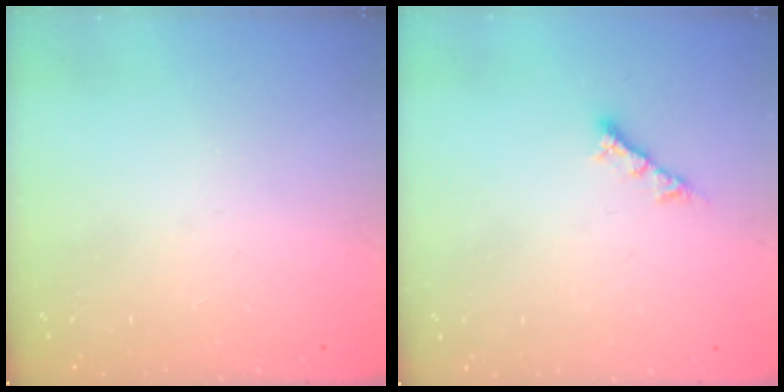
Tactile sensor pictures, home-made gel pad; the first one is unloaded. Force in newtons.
{"total": 4.4, "press": 4.4, "slide": 0.3}